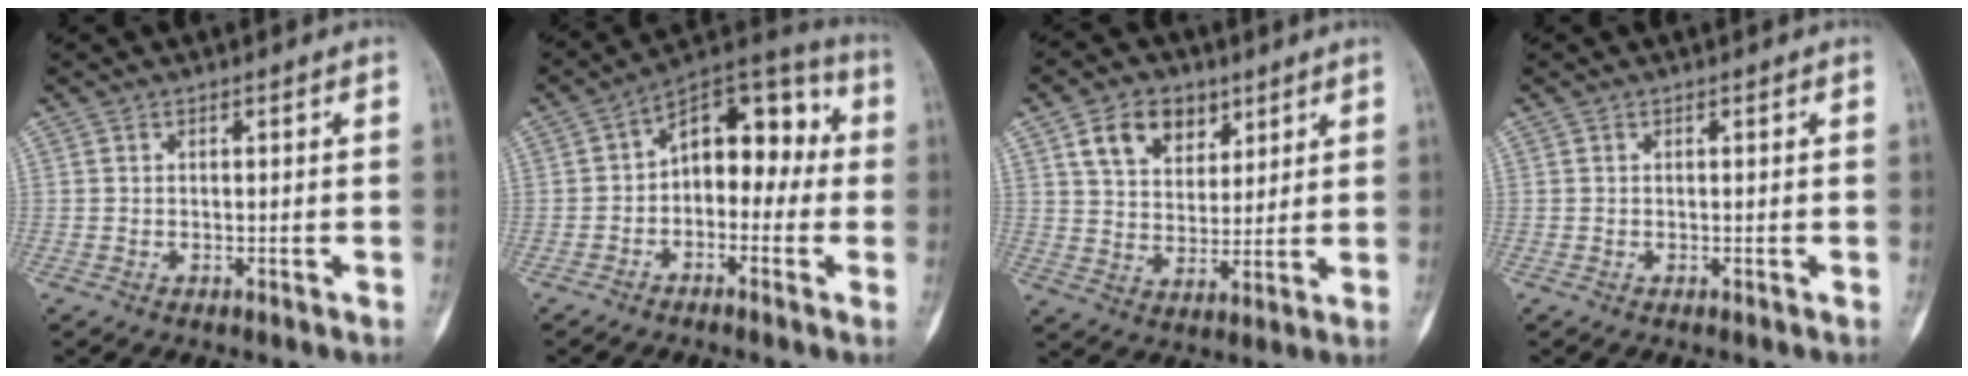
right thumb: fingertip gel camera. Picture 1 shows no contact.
{"total": 12.7, "force": [0.0, 8.1, 9.8], "torque": [-0.098, 0.050, -0.019]}
{"total": 10.3, "force": [5.3, 7.1, 5.3], "torque": [-0.062, -0.022, 0.096]}
{"total": 0.0}